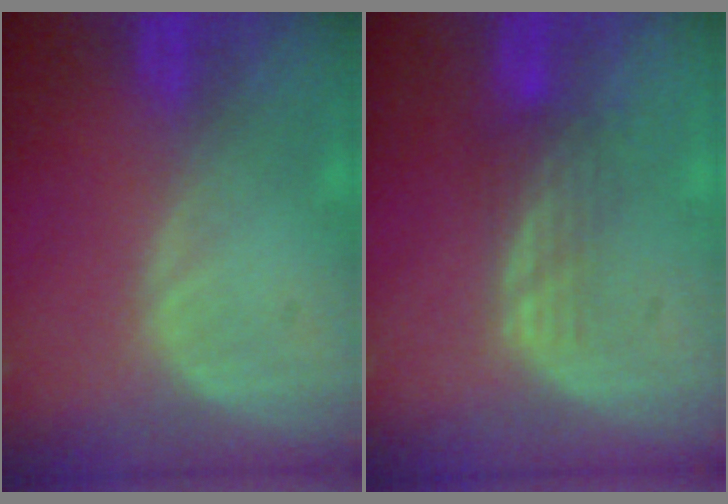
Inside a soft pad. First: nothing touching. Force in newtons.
{"total": 3.5, "press": 2.8, "slide": 2.1}